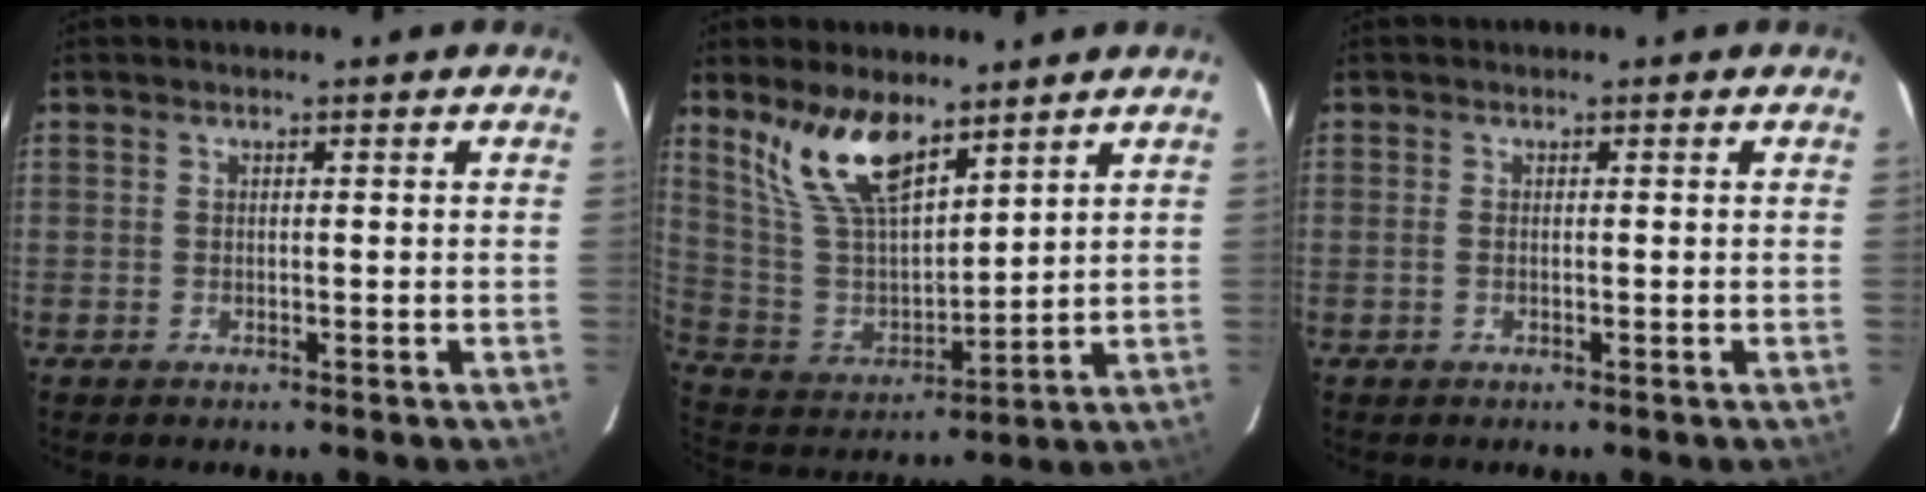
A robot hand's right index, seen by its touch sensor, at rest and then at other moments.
{"total": 14.2, "force": [9.7, 5.6, 8.8], "torque": [-0.173, 0.009, 0.206]}
{"total": 0.6, "force": [-0.1, 0.1, 0.6], "torque": [-0.014, 0.001, -0.004]}